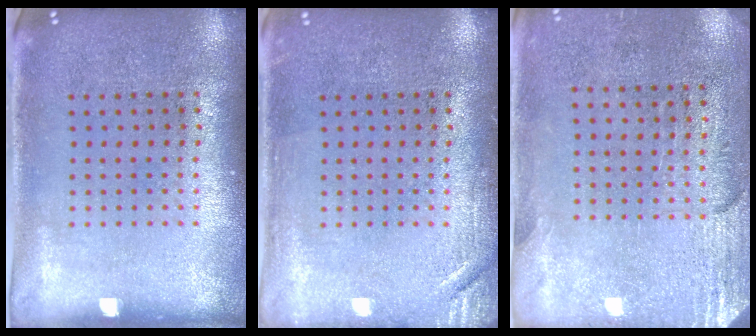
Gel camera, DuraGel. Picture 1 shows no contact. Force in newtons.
{"total": 1.7, "press": 1.7, "slide": 0.2}
{"total": 2.8, "press": 2.5, "slide": 1.4}